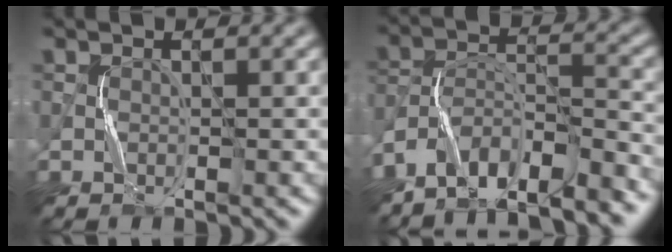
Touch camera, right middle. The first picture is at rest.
{"total": 8.6, "force": [-7.5, 1.9, 3.9], "torque": [-0.075, 0.002, -0.137]}